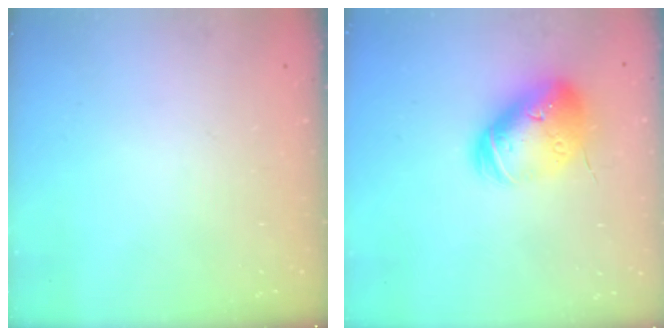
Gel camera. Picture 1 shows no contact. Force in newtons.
{"total": 19.6, "press": 19.4, "slide": 2.8}